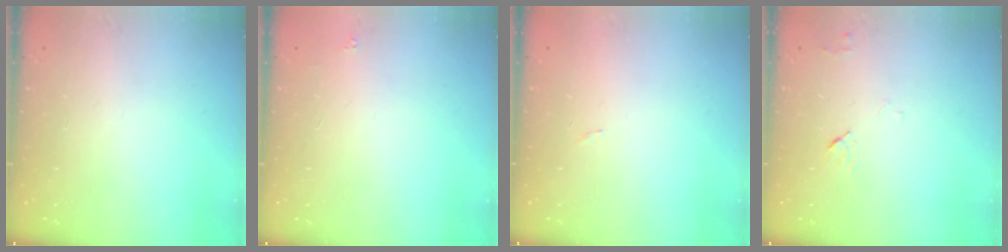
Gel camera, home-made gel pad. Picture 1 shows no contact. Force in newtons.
{"total": 1.6, "press": 1.5, "slide": 0.2}
{"total": 4.3, "press": 4.2, "slide": 0.3}
{"total": 4.6, "press": 4.5, "slide": 0.6}